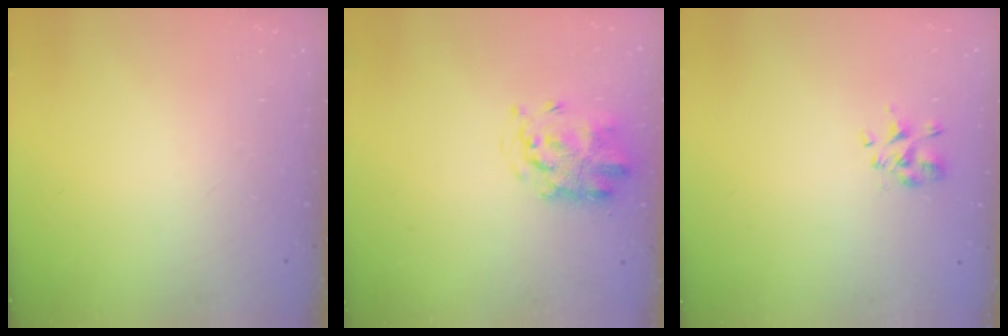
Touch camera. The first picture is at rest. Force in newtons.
{"total": 3.6, "press": 3.4, "slide": 1.0}
{"total": 2.3, "press": 2.2, "slide": 0.8}